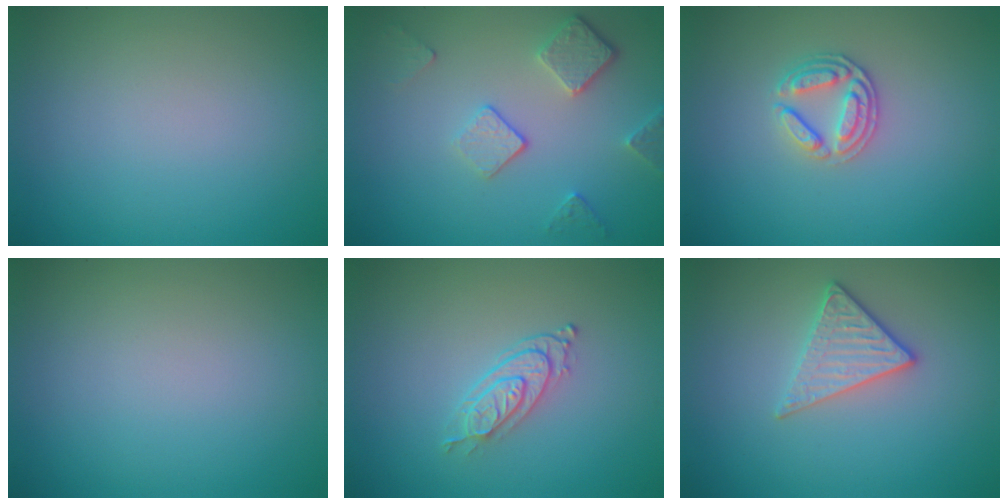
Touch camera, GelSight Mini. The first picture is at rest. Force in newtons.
{"total": 3.6, "press": 2.8, "slide": 2.2}
{"total": 2.6, "press": 2.5, "slide": 0.7}
{"total": 0.0}
{"total": 2.7, "press": 2.1, "slide": 1.7}
{"total": 2.8, "press": 2.5, "slide": 1.3}